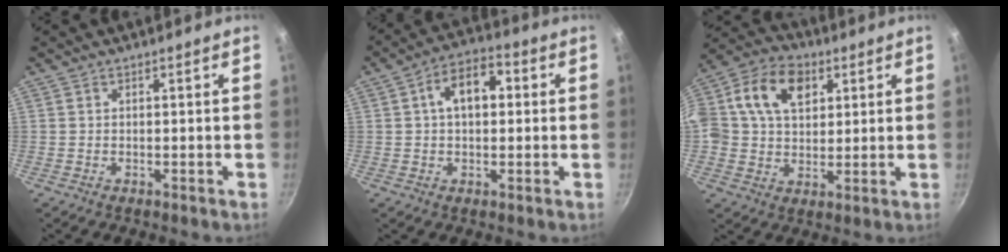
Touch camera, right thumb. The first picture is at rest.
{"total": 9.2, "force": [1.6, 5.6, 7.1], "torque": [-0.085, 0.022, 0.015]}
{"total": 15.3, "force": [4.6, 11.0, 9.5], "torque": [-0.154, 0.013, 0.067]}